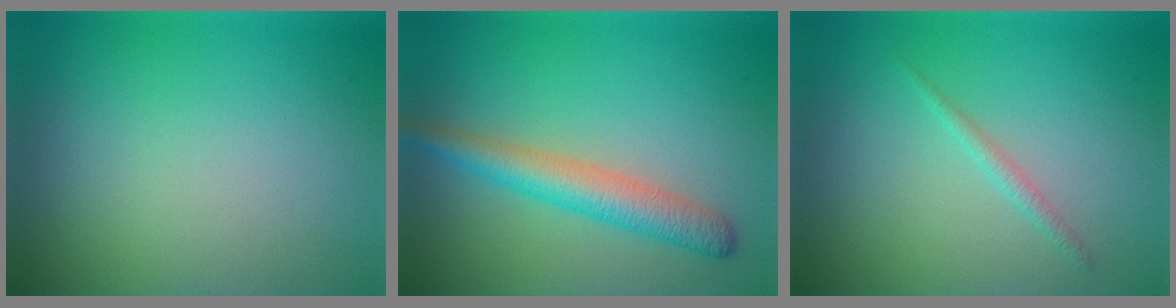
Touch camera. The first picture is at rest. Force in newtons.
{"total": 4.1, "press": 4.1, "slide": 0.1}
{"total": 1.0, "press": 1.0, "slide": 0.1}